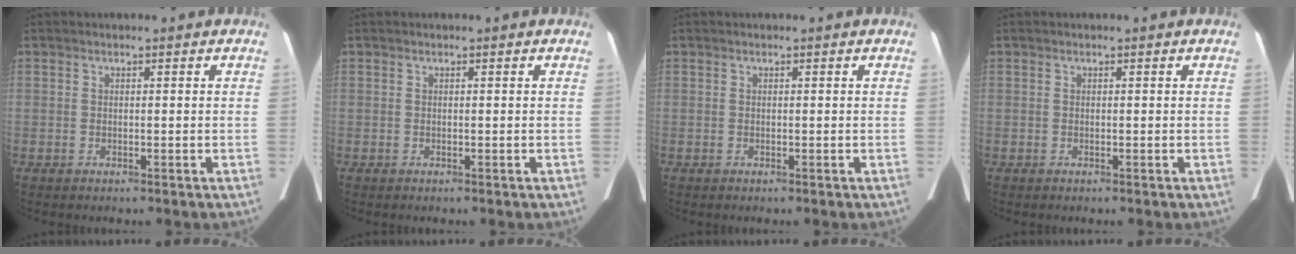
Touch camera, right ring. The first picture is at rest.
{"total": 0.0}
{"total": 0.0}
{"total": 0.0}